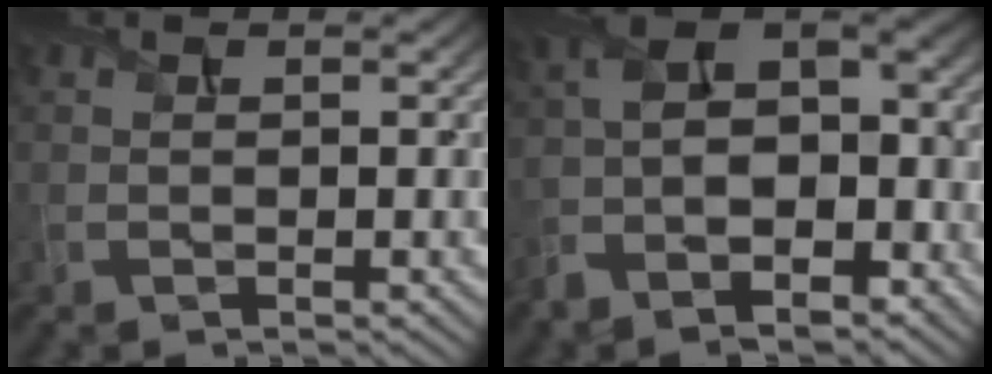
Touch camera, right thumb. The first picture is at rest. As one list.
[{"total": 12.4, "force": [-5.7, 6.9, 8.6], "torque": [-0.171, -0.036, -0.097]}]